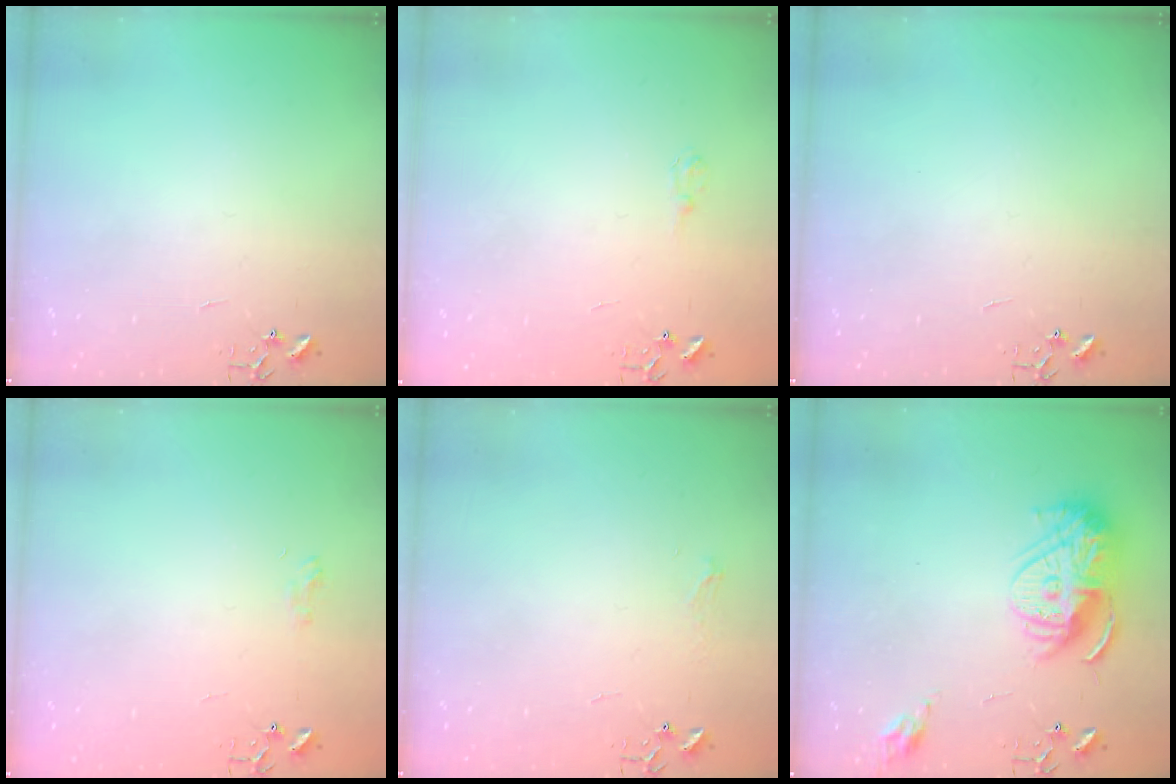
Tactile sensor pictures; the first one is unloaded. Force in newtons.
{"total": 6.0, "press": 5.9, "slide": 0.7}
{"total": 0.0}
{"total": 5.5, "press": 5.4, "slide": 0.7}
{"total": 4.7, "press": 4.7, "slide": 0.6}
{"total": 15.1, "press": 15.0, "slide": 1.2}